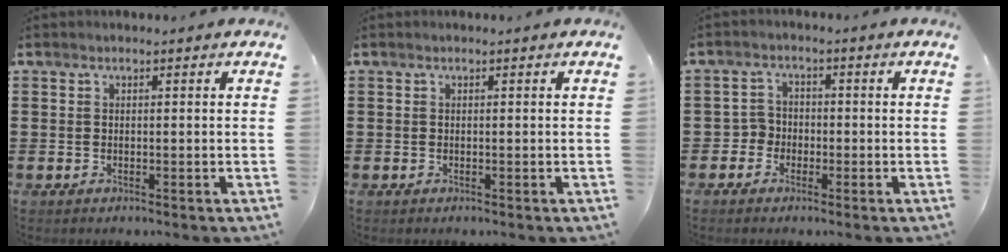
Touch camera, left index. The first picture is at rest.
{"total": 0.0}
{"total": 2.7, "force": [-1.5, 2.3, 0.3], "torque": [-0.018, 0.005, -0.035]}